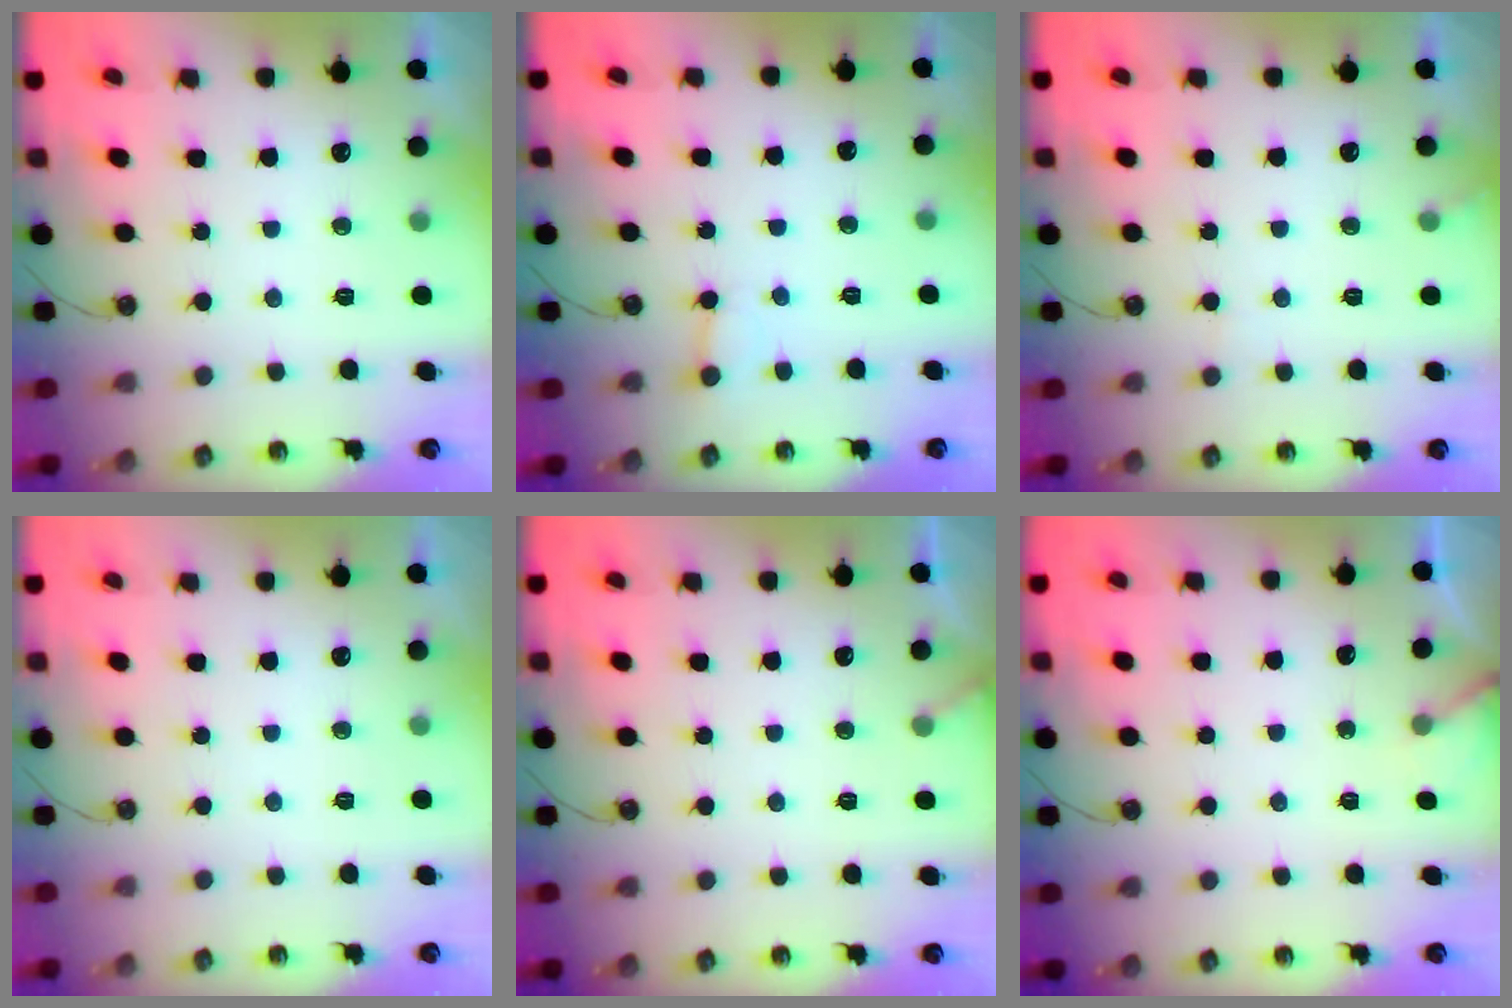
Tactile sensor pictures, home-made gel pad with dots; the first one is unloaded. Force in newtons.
{"total": 3.3, "press": 3.3, "slide": 0.3}
{"total": 5.2, "press": 5.2, "slide": 0.3}
{"total": 0.0}
{"total": 2.5, "press": 2.5, "slide": 0.2}
{"total": 3.1, "press": 3.1, "slide": 0.2}